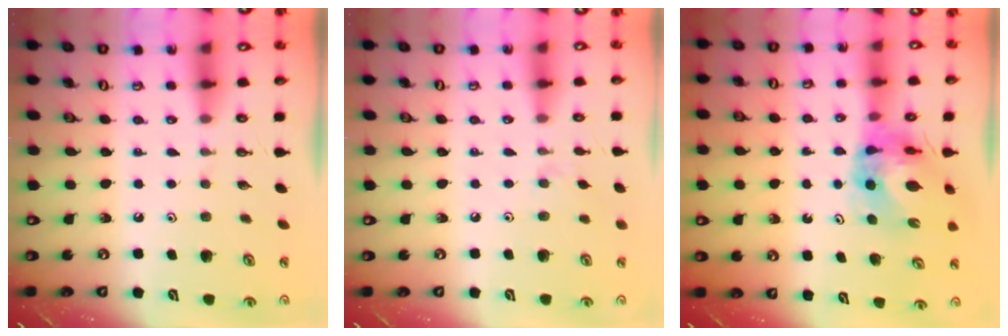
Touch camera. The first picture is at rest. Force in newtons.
{"total": 6.3, "press": 6.2, "slide": 0.7}
{"total": 9.6, "press": 9.5, "slide": 1.0}